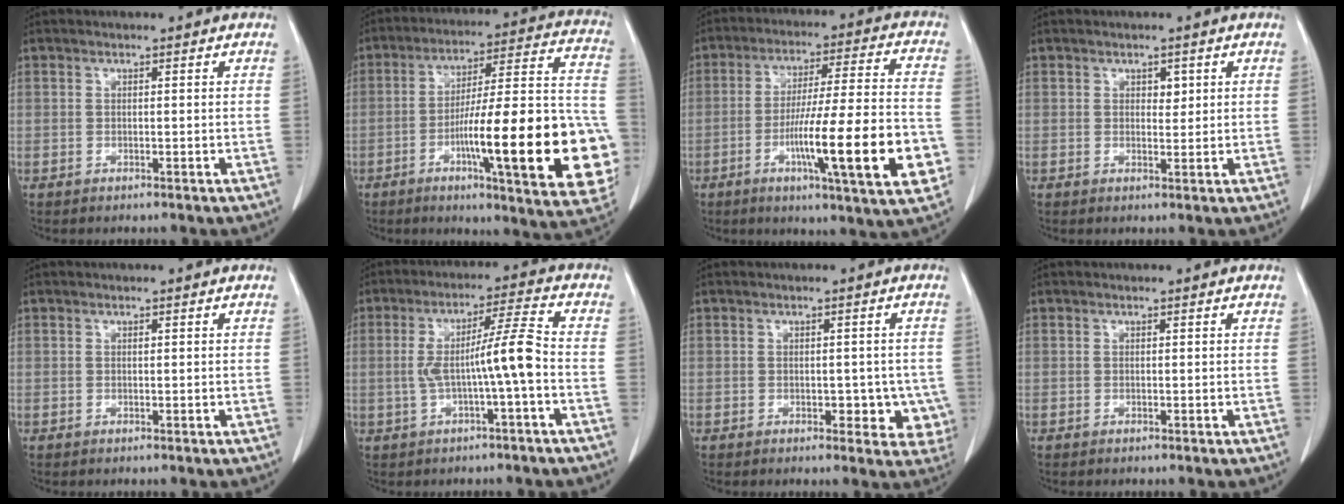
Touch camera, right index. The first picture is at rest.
{"total": 26.5, "force": [-7.1, 3.4, 25.2], "torque": [-0.282, 0.012, -0.098]}
{"total": 19.3, "force": [-5.8, 1.0, 18.4], "torque": [-0.260, -0.009, -0.087]}
{"total": 1.5, "force": [0.6, 1.0, 1.0], "torque": [-0.009, -0.003, 0.009]}
{"total": 0.0}
{"total": 8.0, "force": [-1.3, -0.4, 7.9], "torque": [-0.146, 0.022, -0.019]}
{"total": 5.4, "force": [-0.8, 3.3, 4.2], "torque": [-0.025, 0.007, -0.005]}
{"total": 0.0}